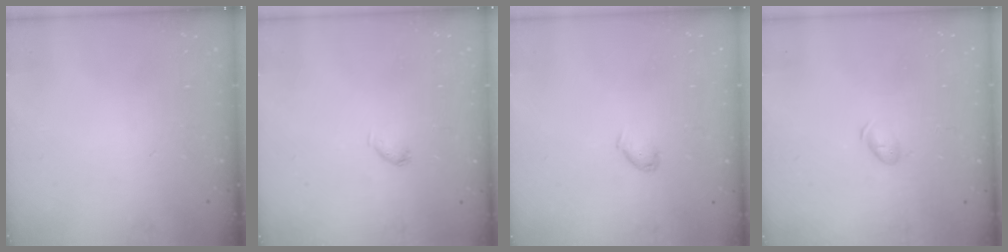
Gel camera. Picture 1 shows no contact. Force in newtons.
{"total": 3.2, "press": 3.2, "slide": 0.5}
{"total": 3.4, "press": 3.4, "slide": 0.6}
{"total": 4.5, "press": 4.4, "slide": 0.8}